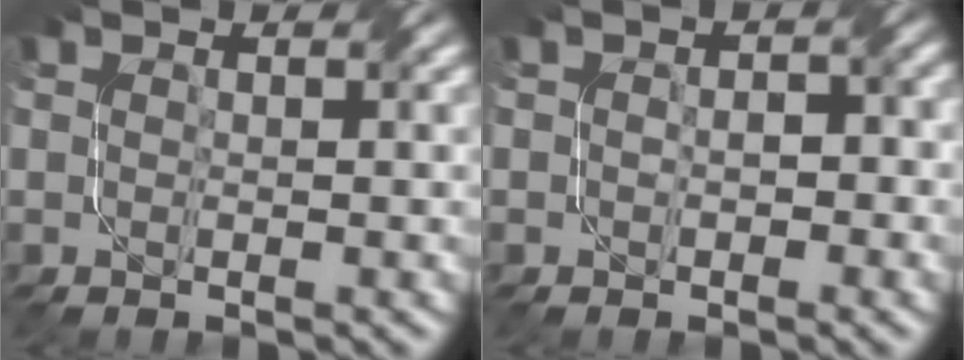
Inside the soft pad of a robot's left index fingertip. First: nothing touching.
{"total": 1.8, "force": [-0.2, 1.2, 1.3], "torque": [-0.017, 0.005, -0.004]}